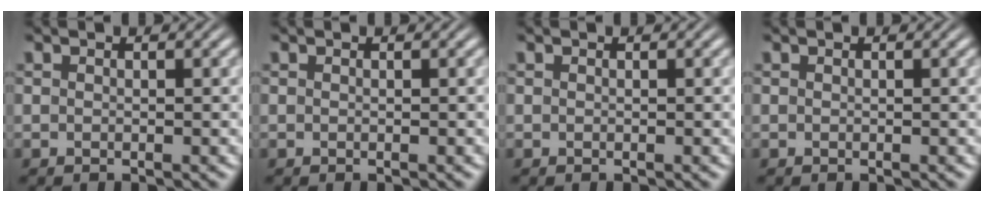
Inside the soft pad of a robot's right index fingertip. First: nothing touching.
{"total": 0.0}
{"total": 0.0}
{"total": 0.0}